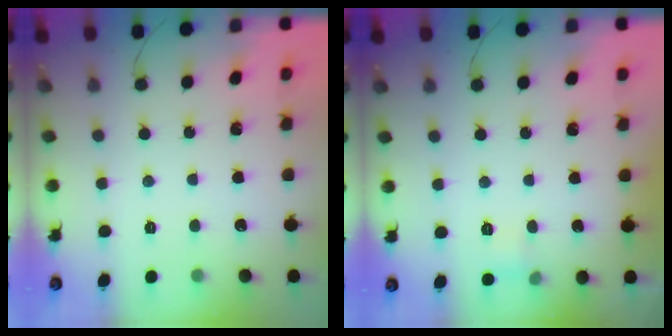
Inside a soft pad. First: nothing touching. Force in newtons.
{"total": 4.7, "press": 4.5, "slide": 1.5}